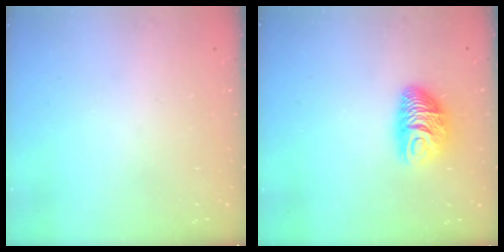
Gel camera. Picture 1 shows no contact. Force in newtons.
{"total": 9.0, "press": 9.0, "slide": 0.3}